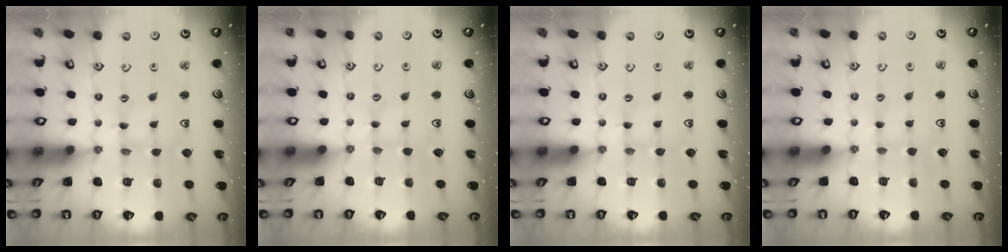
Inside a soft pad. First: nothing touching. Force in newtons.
{"total": 0.9, "press": 0.9, "slide": 0.1}
{"total": 0.7, "press": 0.7, "slide": 0.2}
{"total": 1.2, "press": 1.2, "slide": 0.3}